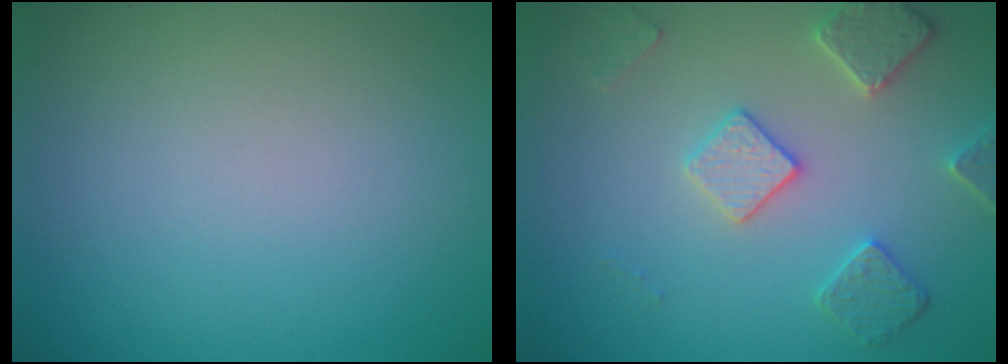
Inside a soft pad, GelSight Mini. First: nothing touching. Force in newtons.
{"total": 3.7, "press": 3.4, "slide": 1.5}